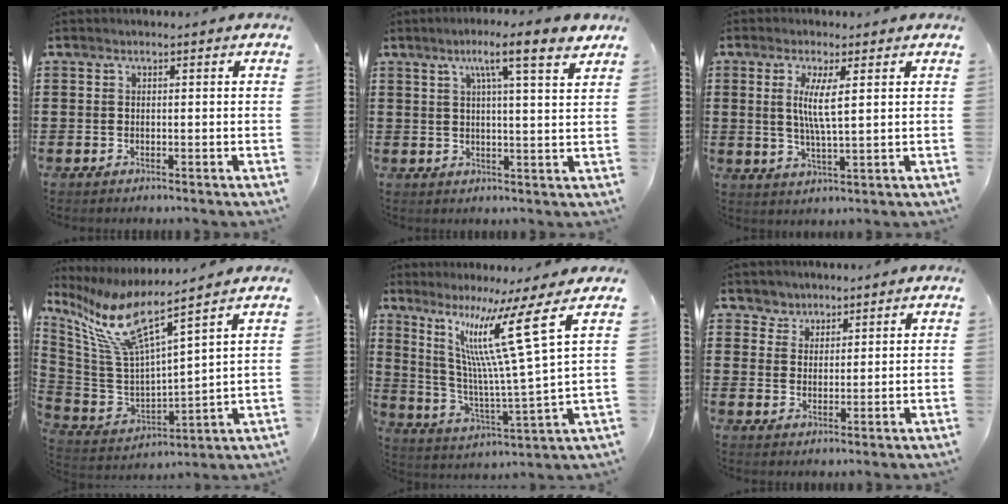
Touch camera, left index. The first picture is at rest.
{"total": 7.0, "force": [4.3, 0.2, 5.5], "torque": [-0.104, -0.010, 0.066]}
{"total": 5.6, "force": [1.5, 0.8, 5.3], "torque": [-0.107, -0.003, 0.025]}
{"total": 10.1, "force": [6.8, 1.4, 7.3], "torque": [-0.182, -0.052, 0.109]}
{"total": 13.6, "force": [7.4, -0.4, 11.4], "torque": [-0.232, -0.037, 0.109]}
{"total": 3.4, "force": [2.6, 2.2, -0.5], "torque": [-0.008, 0.005, 0.049]}